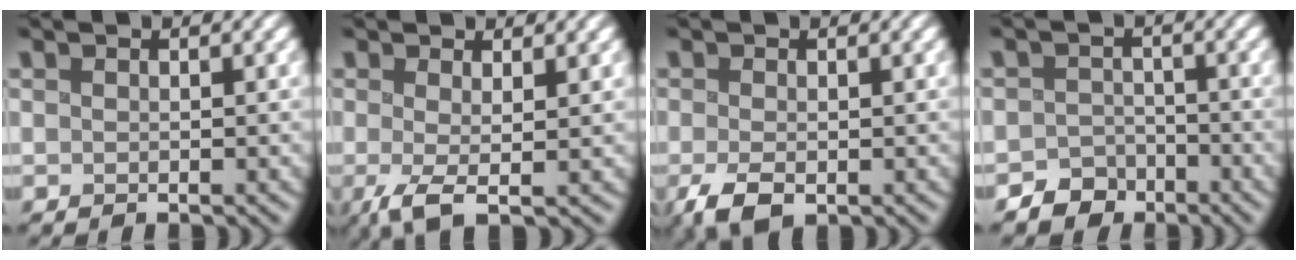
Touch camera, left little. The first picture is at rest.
{"total": 2.6, "force": [-0.4, 0.6, 2.5], "torque": [-0.047, -0.006, -0.011]}
{"total": 2.9, "force": [-1.2, 1.6, 2.1], "torque": [-0.047, -0.006, -0.022]}
{"total": 3.7, "force": [-2.9, 2.2, 0.0], "torque": [0.025, 0.003, -0.051]}